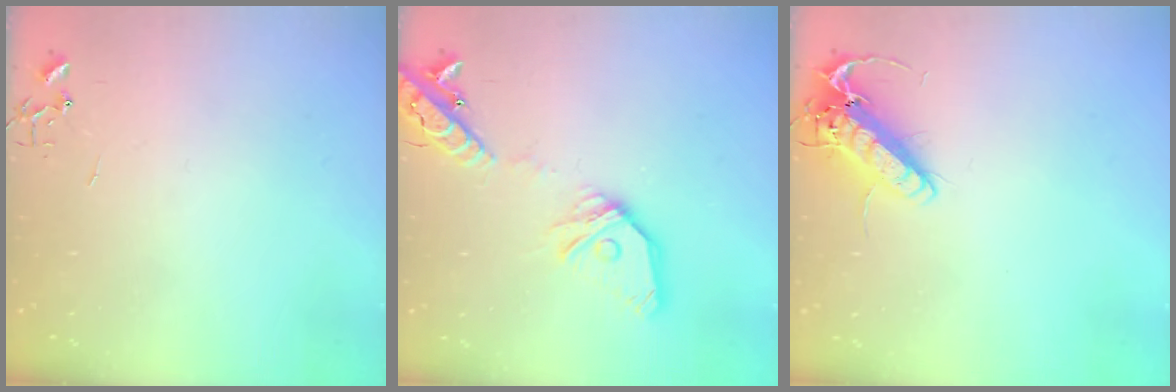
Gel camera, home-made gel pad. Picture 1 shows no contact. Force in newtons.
{"total": 18.2, "press": 18.0, "slide": 3.2}
{"total": 13.5, "press": 13.2, "slide": 2.7}